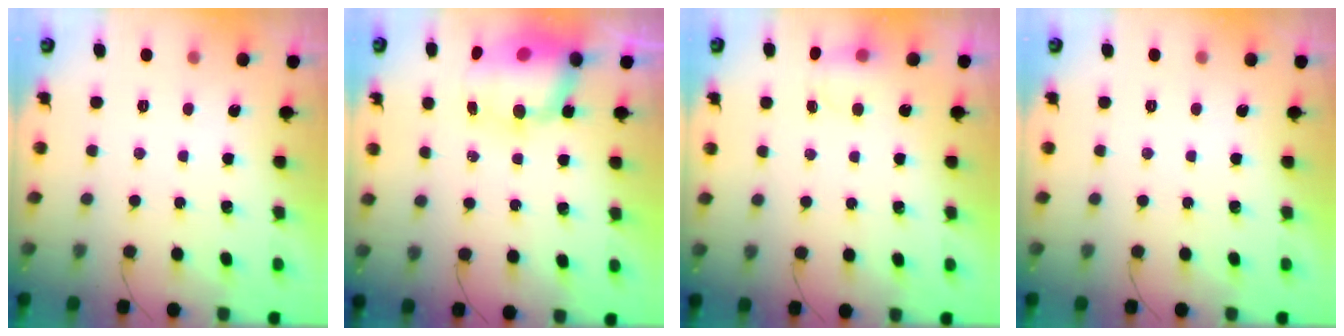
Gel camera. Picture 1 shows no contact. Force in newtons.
{"total": 10.4, "press": 10.2, "slide": 2.1}
{"total": 4.2, "press": 4.0, "slide": 1.0}
{"total": 0.0}